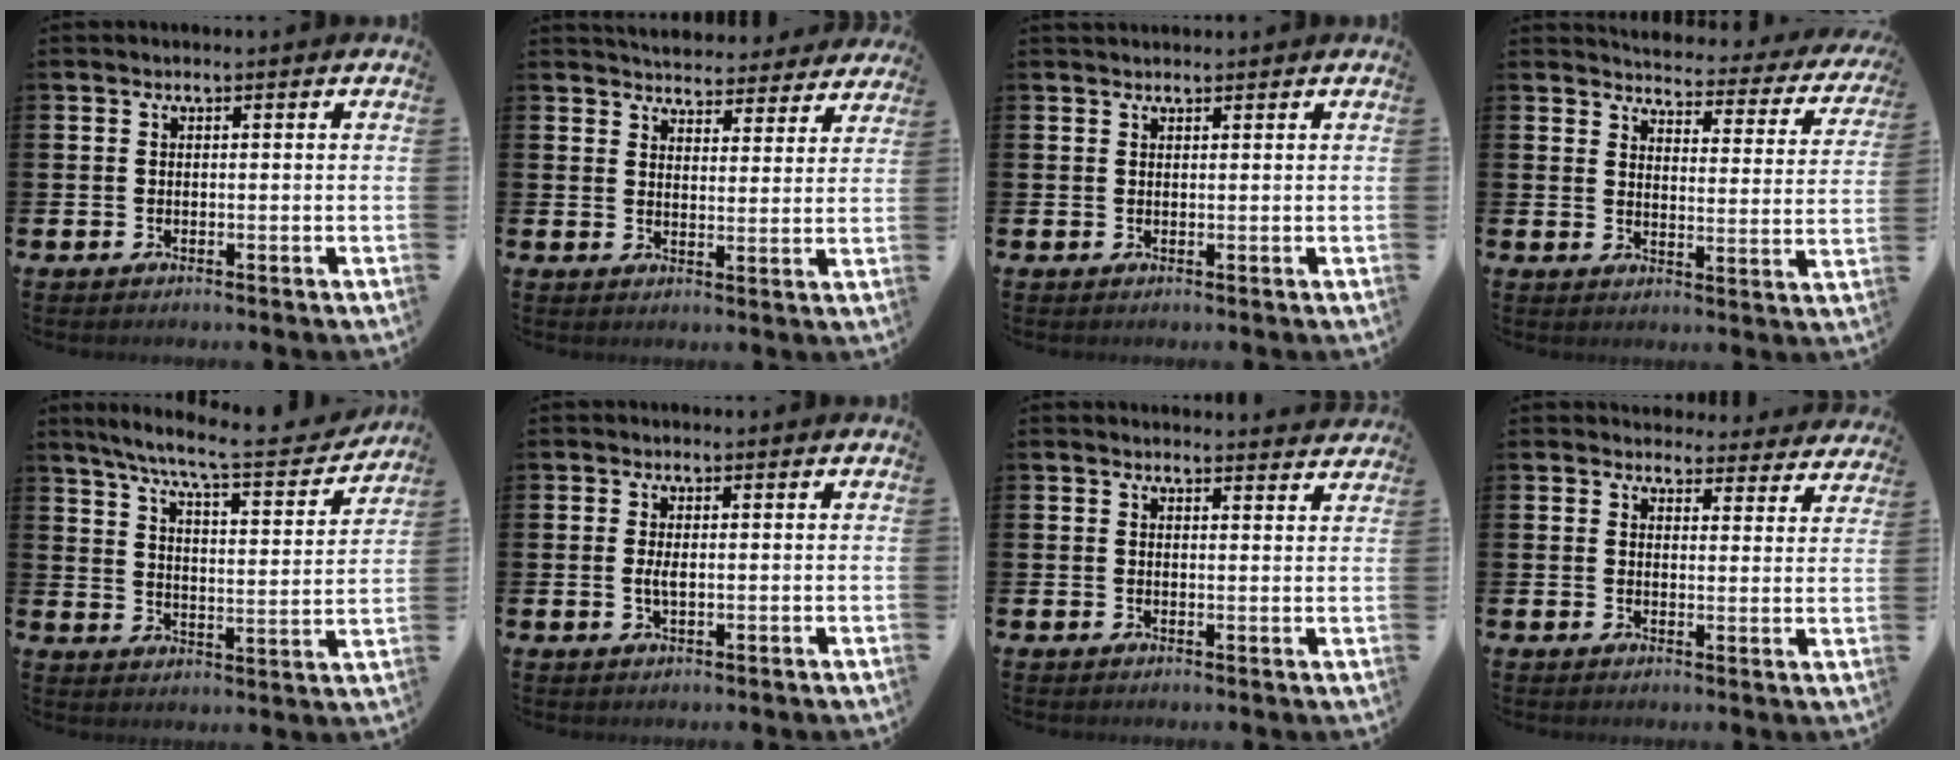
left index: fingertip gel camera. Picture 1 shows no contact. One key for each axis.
{"total": 5.1, "fx": 5.0, "fy": 1.1, "fz": 0.2, "tx": -0.011, "ty": -0.037, "tz": 0.088}
{"total": 1.0, "fx": 1.0, "fy": 0.3, "fz": 0.0, "tx": 0.009, "ty": -0.001, "tz": 0.016}
{"total": 3.6, "fx": 3.4, "fy": 0.9, "fz": 0.5, "tx": -0.027, "ty": -0.036, "tz": 0.051}
{"total": 7.8, "fx": 6.9, "fy": 0.8, "fz": 3.7, "tx": -0.093, "ty": -0.050, "tz": 0.112}
{"total": 1.8, "fx": 0.0, "fy": 0.7, "fz": 1.7, "tx": -0.023, "ty": -0.002, "tz": -0.003}
{"total": 2.1, "fx": 2.1, "fy": 0.1, "fz": -0.1, "tx": 0.008, "ty": -0.017, "tz": 0.036}
{"total": 3.8, "fx": 3.6, "fy": 1.1, "fz": -0.1, "tx": 0.000, "ty": -0.024, "tz": 0.063}